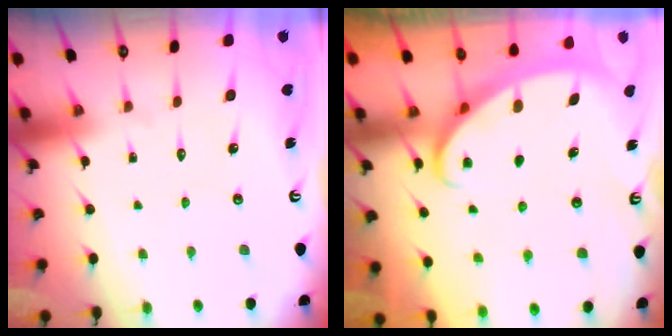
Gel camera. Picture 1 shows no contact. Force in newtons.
{"total": 2.7, "press": 2.6, "slide": 0.3}